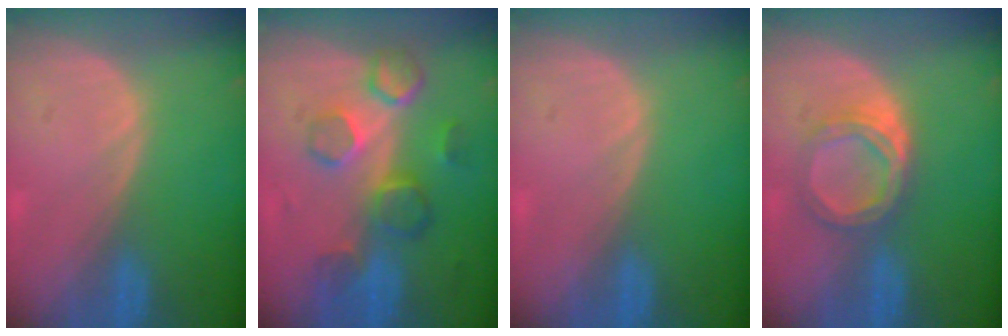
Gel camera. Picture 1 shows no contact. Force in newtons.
{"total": 8.5, "press": 7.7, "slide": 3.5}
{"total": 0.0}
{"total": 5.3, "press": 4.9, "slide": 2.0}